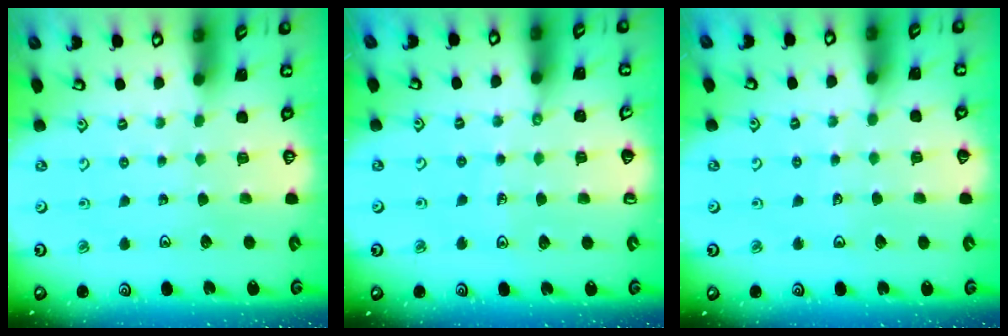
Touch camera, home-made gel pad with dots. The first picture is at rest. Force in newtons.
{"total": 7.3, "press": 7.1, "slide": 1.9}
{"total": 2.9, "press": 2.9, "slide": 0.2}